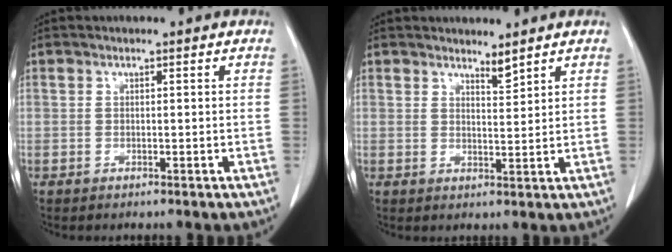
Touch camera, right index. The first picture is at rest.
{"total": 2.0, "force": [2.0, -0.1, 0.6], "torque": [-0.010, -0.010, 0.037]}